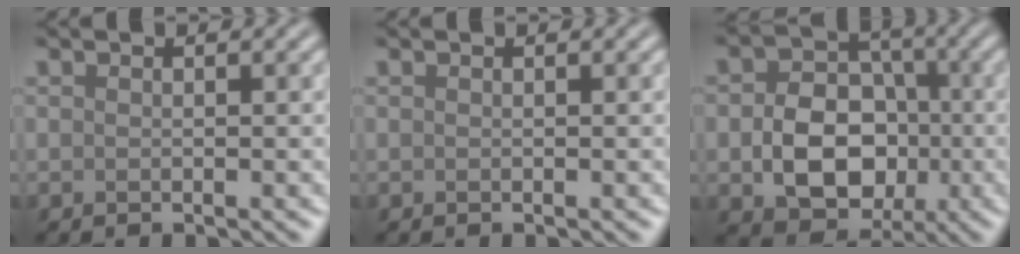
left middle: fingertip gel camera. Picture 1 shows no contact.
{"total": 0.0}
{"total": 7.5, "force": [-1.5, 5.7, 4.6], "torque": [-0.078, -0.004, -0.021]}